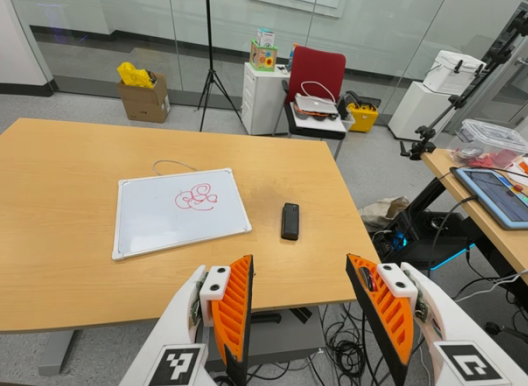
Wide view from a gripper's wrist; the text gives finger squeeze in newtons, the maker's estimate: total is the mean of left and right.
{"total": 0.0}